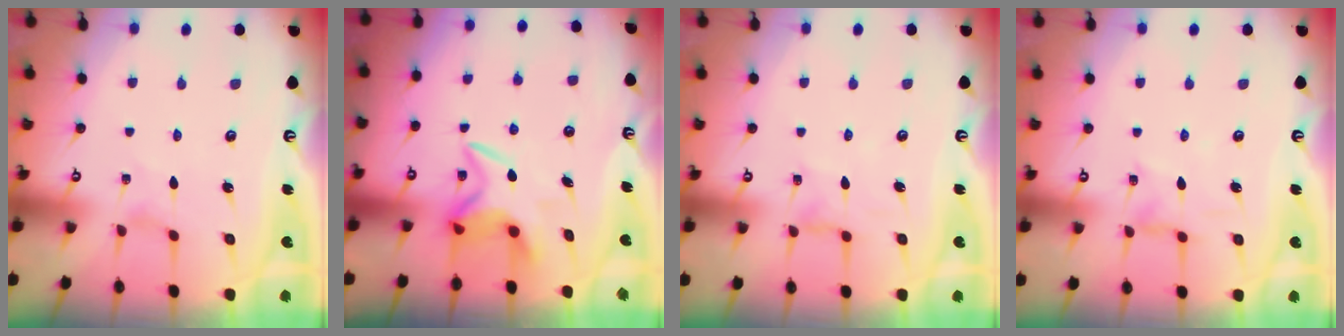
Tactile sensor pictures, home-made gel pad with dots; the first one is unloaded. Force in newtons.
{"total": 6.0, "press": 6.0, "slide": 0.4}
{"total": 1.0, "press": 1.0, "slide": 0.3}
{"total": 3.0, "press": 2.9, "slide": 0.3}